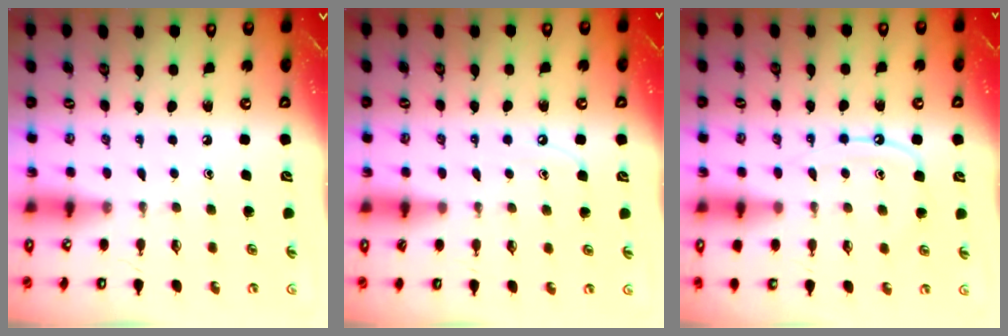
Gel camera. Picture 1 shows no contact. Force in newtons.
{"total": 5.4, "press": 5.3, "slide": 0.7}
{"total": 8.9, "press": 8.9, "slide": 0.9}